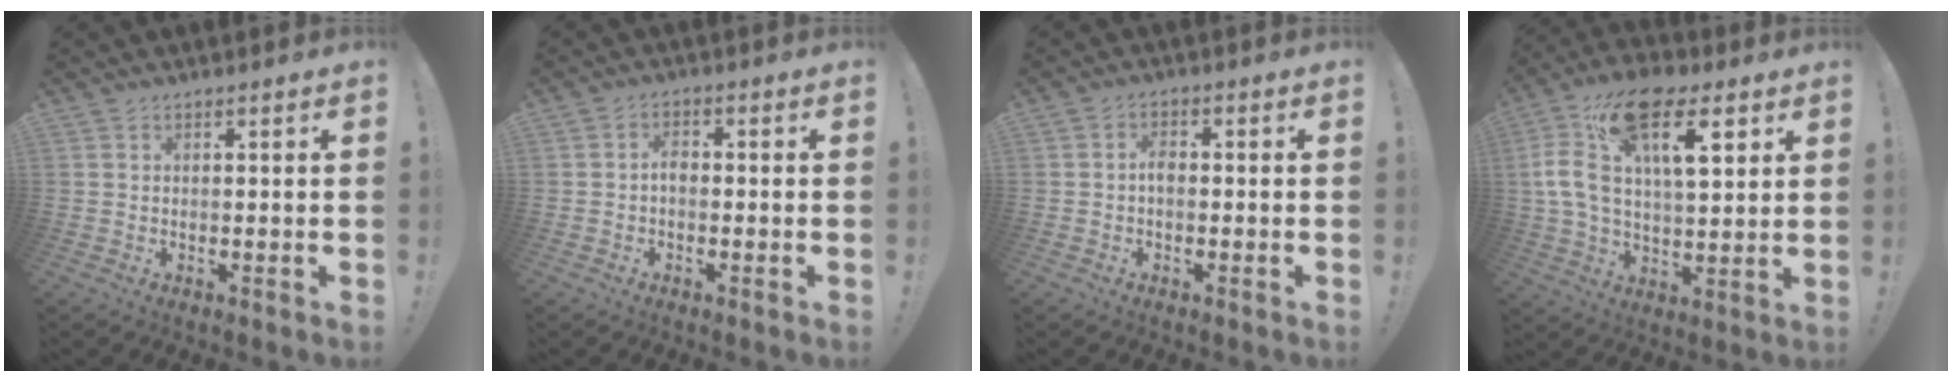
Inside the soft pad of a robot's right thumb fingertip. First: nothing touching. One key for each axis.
{"total": 2.6, "fx": -0.8, "fy": 1.7, "fz": 1.8, "tx": -0.030, "ty": 0.005, "tz": -0.016}
{"total": 2.5, "fx": -0.5, "fy": 1.5, "fz": 1.9, "tx": -0.034, "ty": 0.005, "tz": -0.011}
{"total": 20.7, "fx": 8.4, "fy": 10.2, "fz": 15.9, "tx": -0.292, "ty": -0.031, "tz": 0.133}